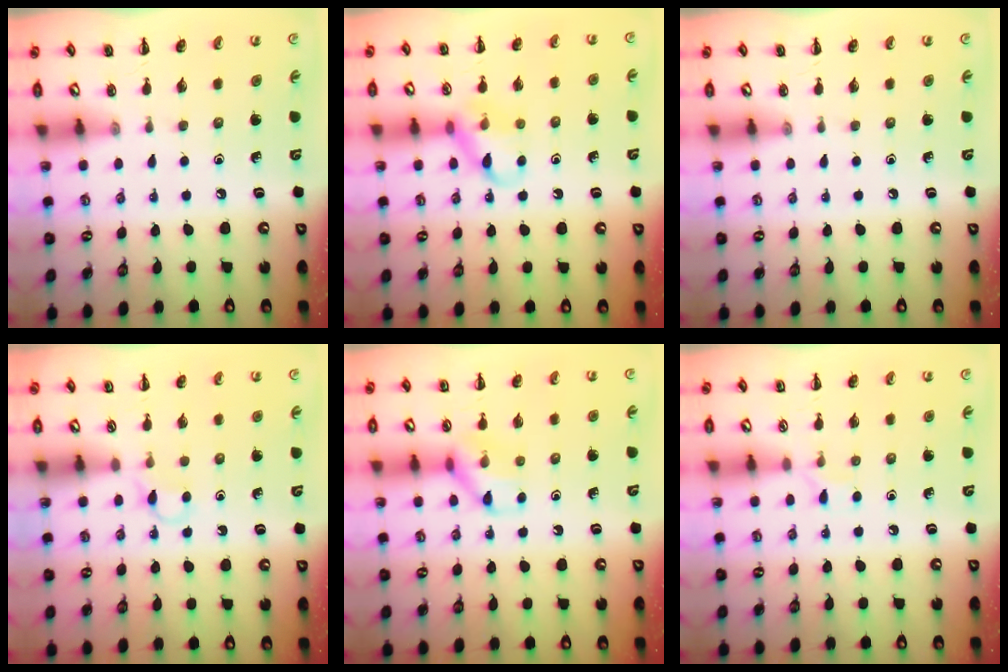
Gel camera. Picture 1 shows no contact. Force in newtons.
{"total": 10.5, "press": 10.4, "slide": 1.0}
{"total": 0.0}
{"total": 2.8, "press": 2.7, "slide": 0.8}
{"total": 10.4, "press": 10.3, "slide": 0.8}
{"total": 4.9, "press": 4.6, "slide": 1.8}